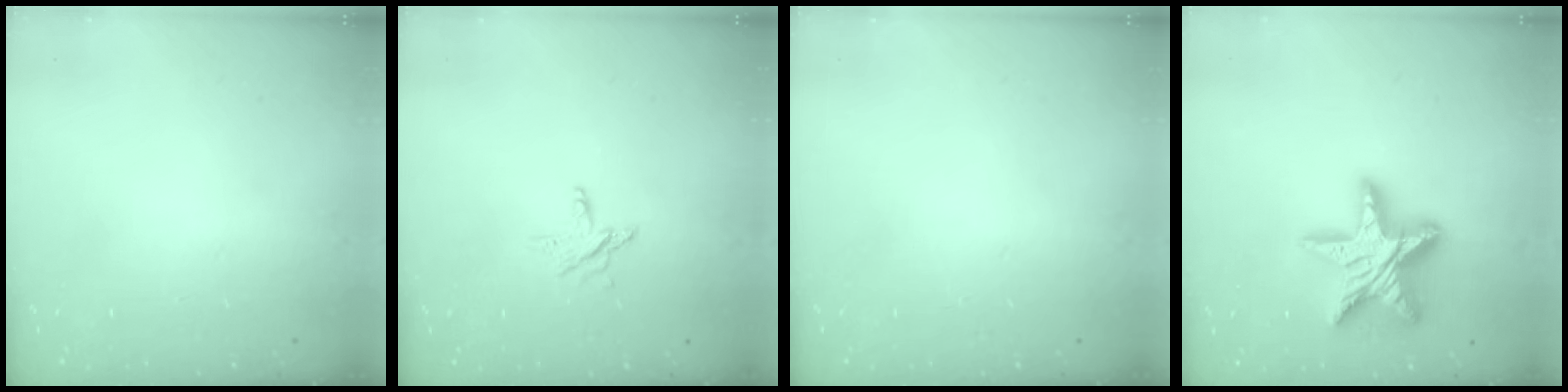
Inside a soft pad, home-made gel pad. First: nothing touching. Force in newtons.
{"total": 4.4, "press": 4.4, "slide": 0.4}
{"total": 0.0}
{"total": 19.9, "press": 19.9, "slide": 1.3}